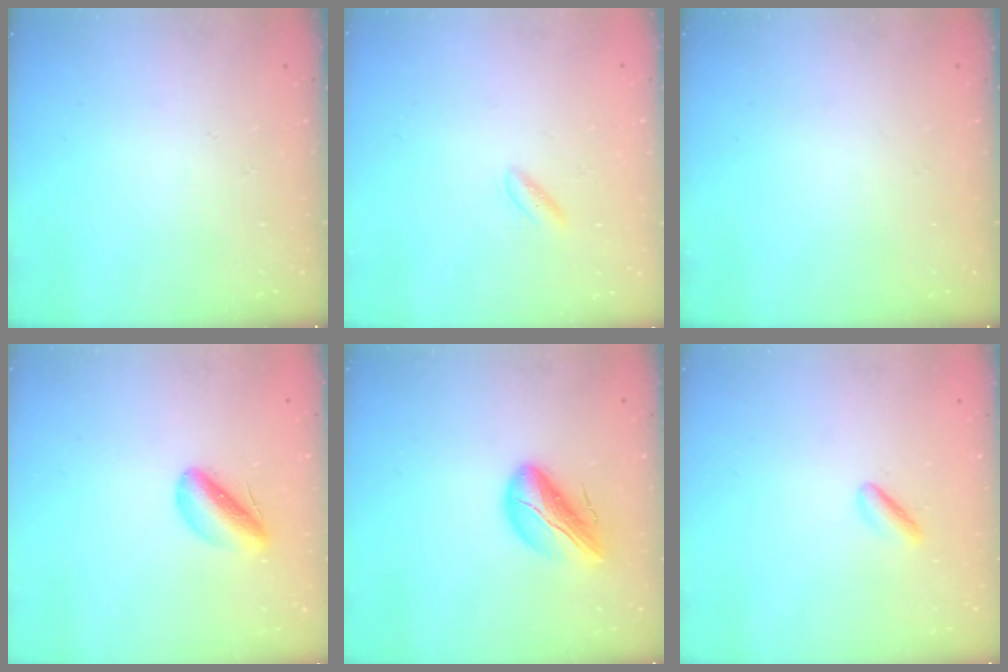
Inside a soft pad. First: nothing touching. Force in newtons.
{"total": 1.0, "press": 0.9, "slide": 0.5}
{"total": 0.0}
{"total": 6.3, "press": 6.1, "slide": 1.8}
{"total": 13.4, "press": 13.0, "slide": 3.2}
{"total": 2.7, "press": 2.5, "slide": 1.2}